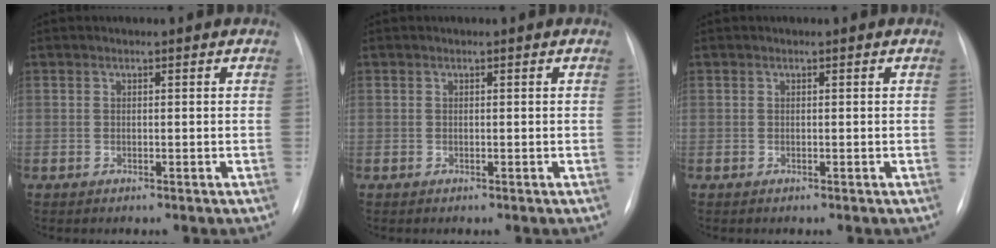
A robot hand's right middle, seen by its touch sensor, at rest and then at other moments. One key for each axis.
{"total": 0.0}
{"total": 0.0}